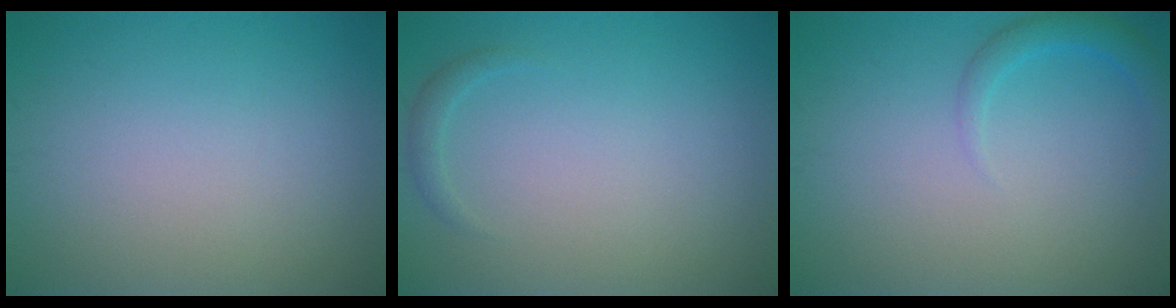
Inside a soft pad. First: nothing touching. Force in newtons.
{"total": 0.9, "press": 0.9, "slide": 0.1}
{"total": 1.8, "press": 1.8, "slide": 0.2}